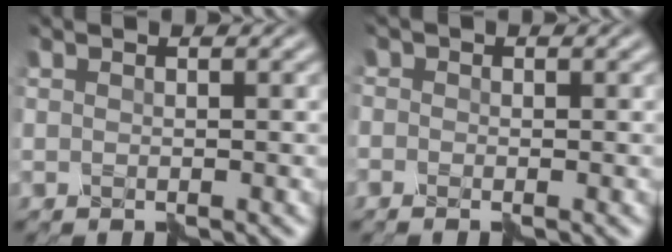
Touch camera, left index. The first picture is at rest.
{"total": 1.5, "force": [-0.9, 1.0, 0.7], "torque": [-0.008, -0.002, -0.018]}